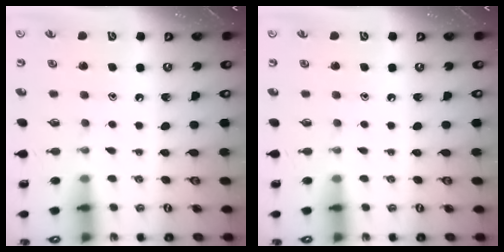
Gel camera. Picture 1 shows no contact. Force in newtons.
{"total": 0.0}